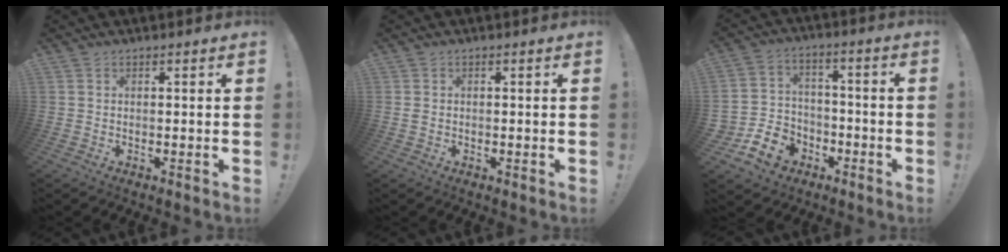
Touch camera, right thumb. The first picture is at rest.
{"total": 1.1, "force": [-0.3, 0.8, 0.6], "torque": [-0.017, 0.006, -0.005]}
{"total": 11.5, "force": [-6.1, 8.9, 3.9], "torque": [-0.068, 0.041, -0.105]}